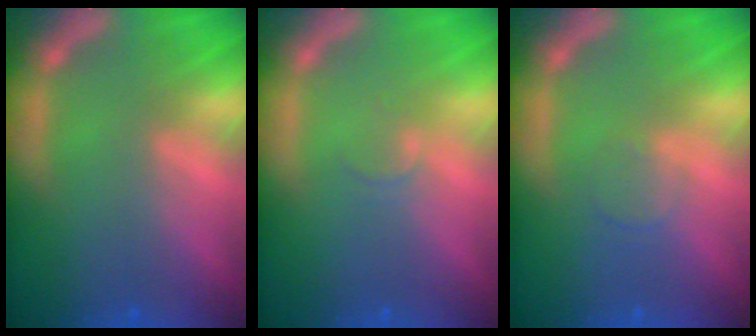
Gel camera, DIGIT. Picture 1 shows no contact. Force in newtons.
{"total": 1.0}
{"total": 1.4}